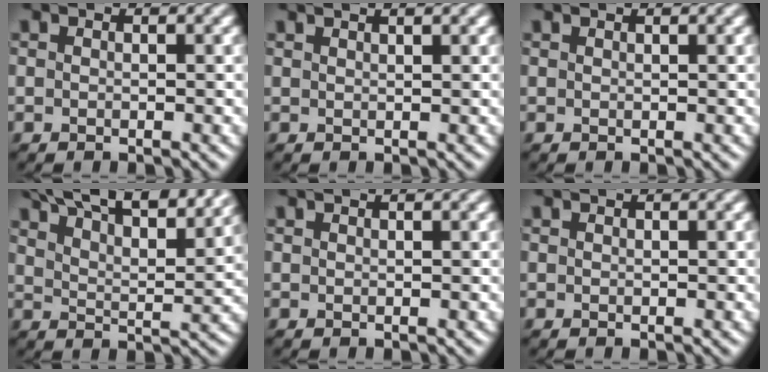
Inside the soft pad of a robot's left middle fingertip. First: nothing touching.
{"total": 2.8, "force": [2.1, 1.0, 1.6], "torque": [0.003, 0.019, -0.001]}
{"total": 1.1, "force": [0.9, 0.3, 0.5], "torque": [0.004, -0.001, 0.002]}
{"total": 15.3, "force": [12.1, 4.6, 8.1], "torque": [-0.118, 0.027, 0.149]}
{"total": 1.5, "force": [1.2, 0.5, 0.8], "torque": [0.004, 0.003, -0.002]}
{"total": 0.8, "force": [0.7, 0.2, 0.3], "torque": [0.001, 0.001, 0.003]}